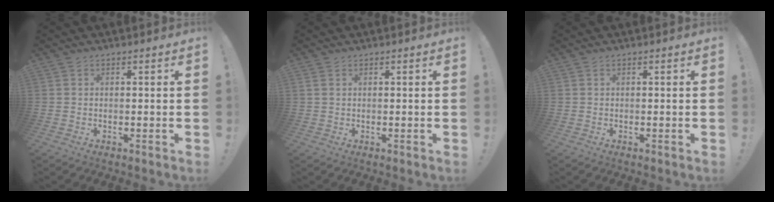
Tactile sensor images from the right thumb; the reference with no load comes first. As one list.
[{"total": 1.2, "force": [0.5, 0.8, 0.7], "torque": [-0.017, 0.004, 0.011]}, {"total": 0.0}]